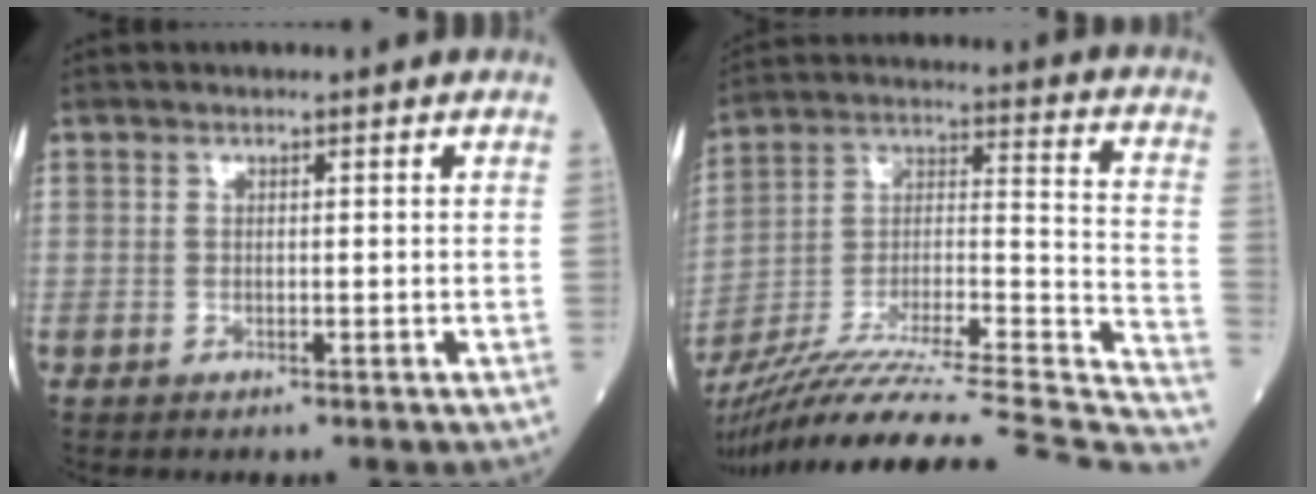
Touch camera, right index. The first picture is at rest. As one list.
[{"total": 37.9, "force": [-32.6, 3.0, 19.2], "torque": [-0.270, -0.043, -0.478]}]